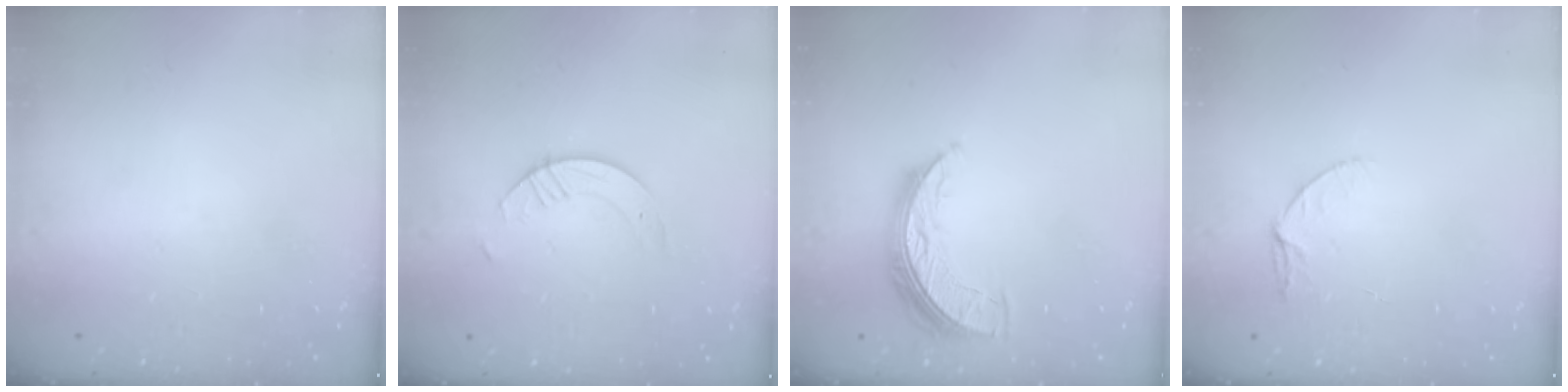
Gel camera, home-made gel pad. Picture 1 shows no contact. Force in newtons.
{"total": 5.4, "press": 5.4, "slide": 0.5}
{"total": 7.8, "press": 7.8, "slide": 0.6}
{"total": 5.2, "press": 5.1, "slide": 0.6}